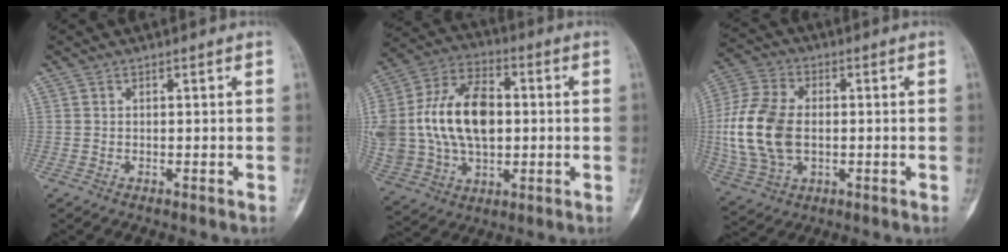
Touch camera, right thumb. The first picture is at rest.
{"total": 24.8, "force": [1.4, 16.4, 18.6], "torque": [-0.392, 0.019, 0.038]}
{"total": 16.0, "force": [-0.4, 10.3, 12.3], "torque": [-0.259, 0.009, -0.003]}